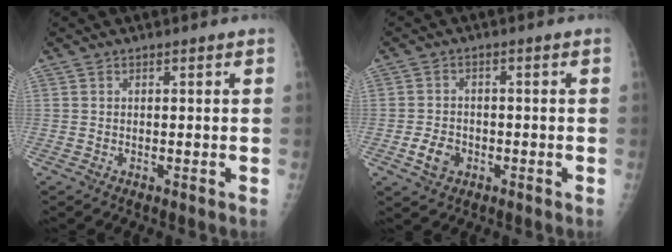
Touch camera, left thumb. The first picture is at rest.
{"total": 4.3, "force": [-1.6, 3.3, 2.3], "torque": [-0.033, 0.009, -0.027]}